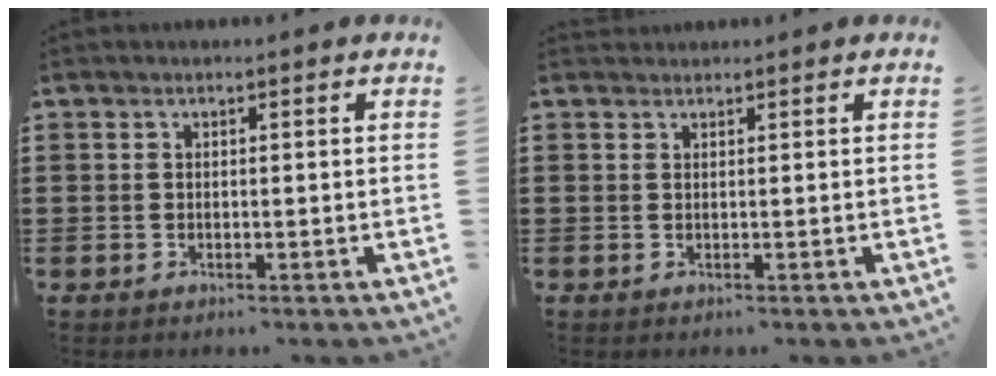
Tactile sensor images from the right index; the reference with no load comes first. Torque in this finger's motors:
{"motor_torque": [-0.70, 0.88, -0.35, -0.10]}